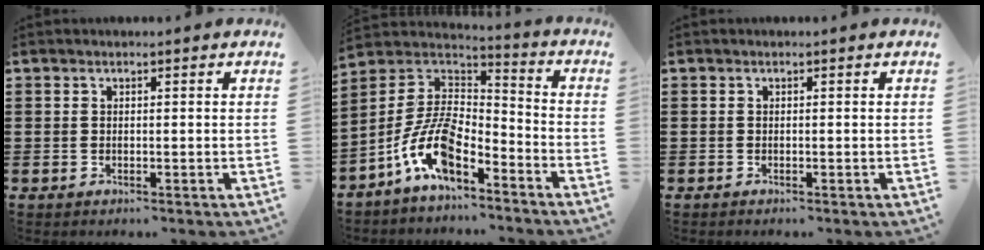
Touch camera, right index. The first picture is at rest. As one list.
[{"total": 11.0, "force": [-6.7, 4.4, 7.5], "torque": [-0.177, 0.001, -0.138]}, {"total": 0.0}]